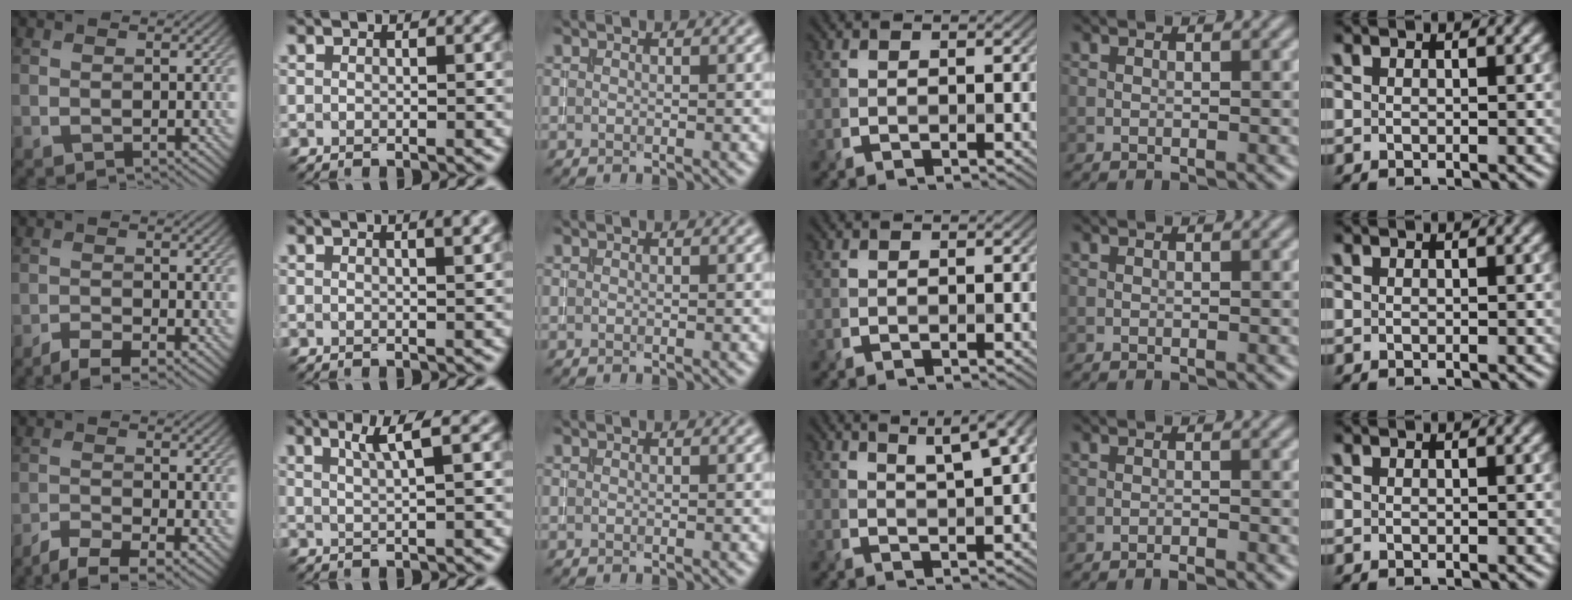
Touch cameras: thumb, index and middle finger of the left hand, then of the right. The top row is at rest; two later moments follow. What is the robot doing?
{"motion": "pour", "object": "almond"}